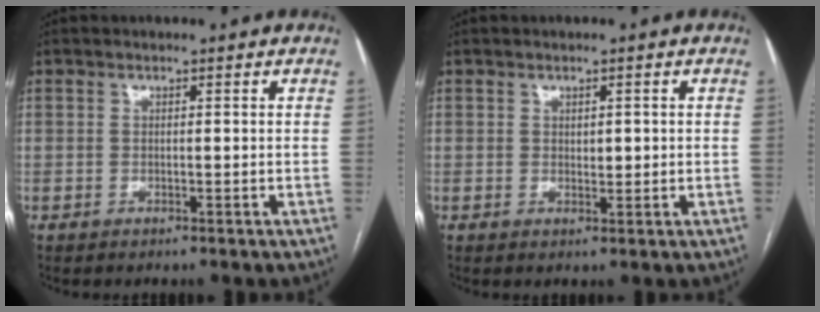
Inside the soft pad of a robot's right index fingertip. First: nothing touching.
{"total": 1.5, "force": [0.3, 0.8, 1.3], "torque": [-0.017, -0.002, 0.006]}